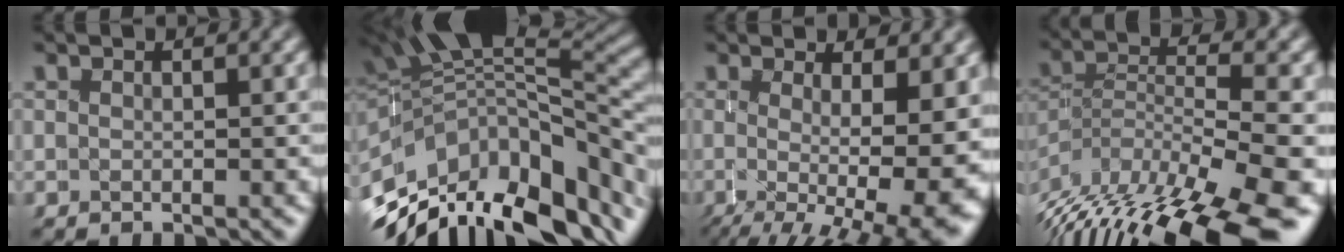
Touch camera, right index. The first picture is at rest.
{"total": 16.6, "force": [-3.8, 10.8, 12.1], "torque": [-0.188, -0.011, -0.061]}
{"total": 9.9, "force": [-1.4, 3.4, 9.2], "torque": [-0.118, -0.027, -0.004]}
{"total": 9.5, "force": [-4.0, 3.7, 7.8], "torque": [-0.137, -0.023, -0.051]}